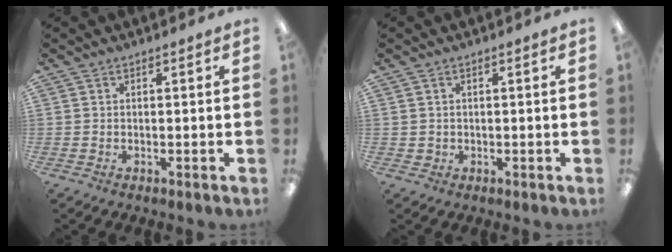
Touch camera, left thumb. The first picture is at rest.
{"total": 1.3, "force": [0.4, 1.2, 0.2], "torque": [-0.005, 0.003, 0.006]}